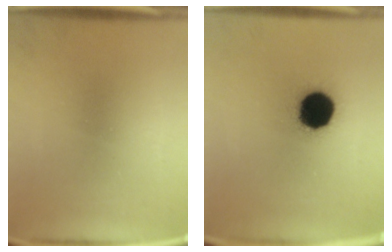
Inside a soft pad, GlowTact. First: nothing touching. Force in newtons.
{"total": 15.4}